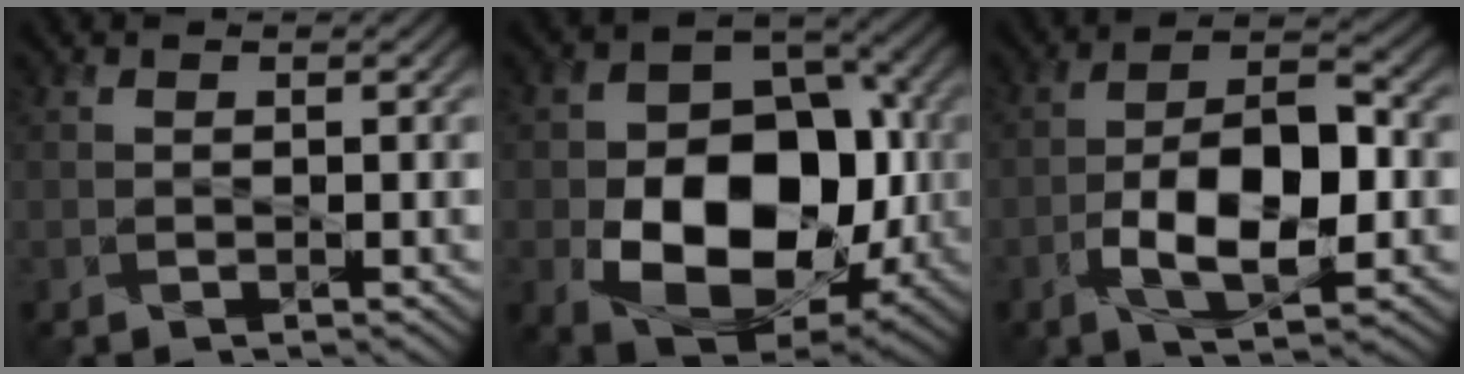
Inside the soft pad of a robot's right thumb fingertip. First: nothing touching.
{"total": 15.7, "force": [-3.5, 11.0, 10.7], "torque": [-0.161, -0.030, -0.062]}
{"total": 10.8, "force": [-3.3, 4.8, 9.0], "torque": [-0.156, 0.001, -0.058]}